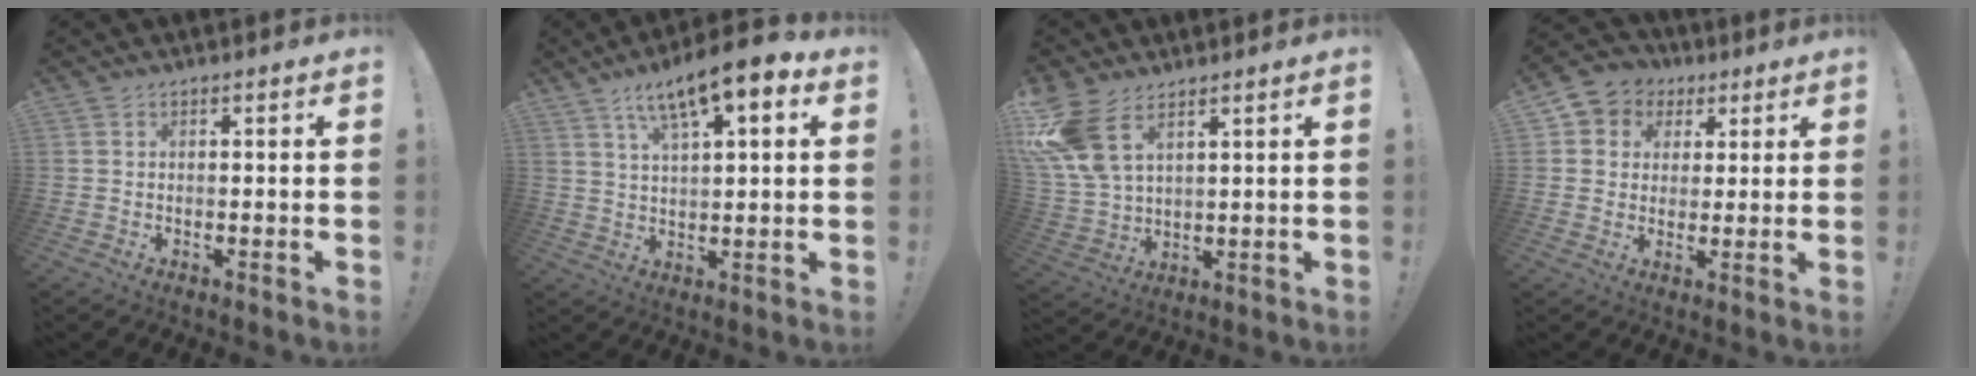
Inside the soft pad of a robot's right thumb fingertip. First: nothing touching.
{"total": 10.6, "force": [6.3, 2.7, 8.1], "torque": [-0.136, -0.031, 0.107]}
{"total": 11.1, "force": [6.3, 5.7, 7.2], "torque": [-0.148, -0.028, 0.125]}
{"total": 6.9, "force": [1.4, 6.6, 1.7], "torque": [-0.024, -0.001, 0.034]}